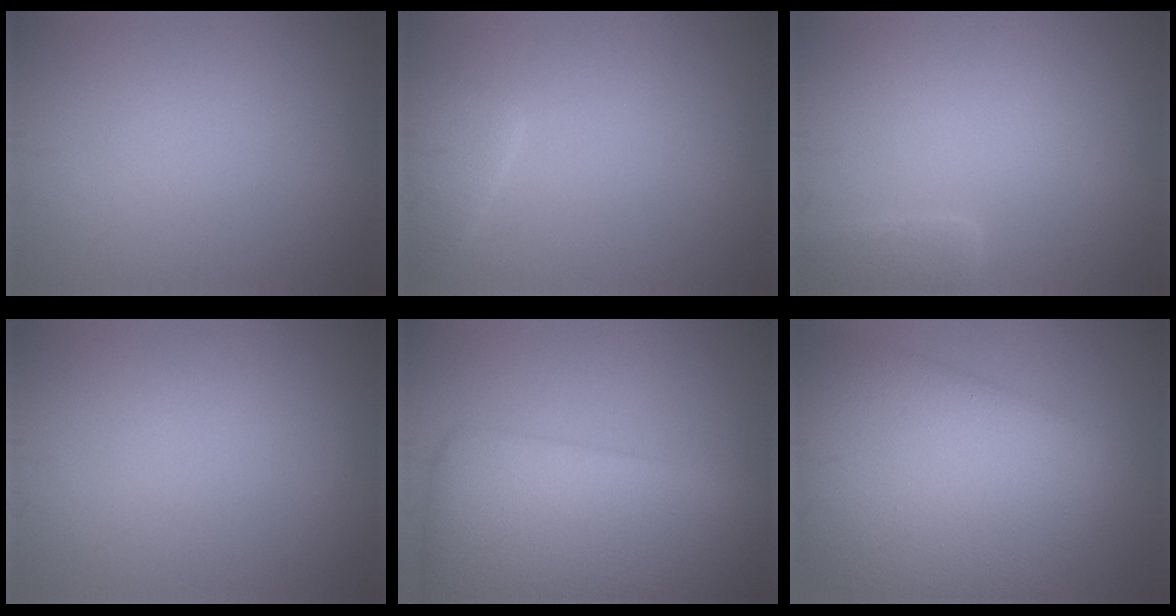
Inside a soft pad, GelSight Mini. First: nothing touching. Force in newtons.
{"total": 2.1, "press": 2.1, "slide": 0.2}
{"total": 1.9, "press": 1.9, "slide": 0.1}
{"total": 0.0}
{"total": 12.2, "press": 12.1, "slide": 0.4}
{"total": 12.4, "press": 12.4, "slide": 0.6}